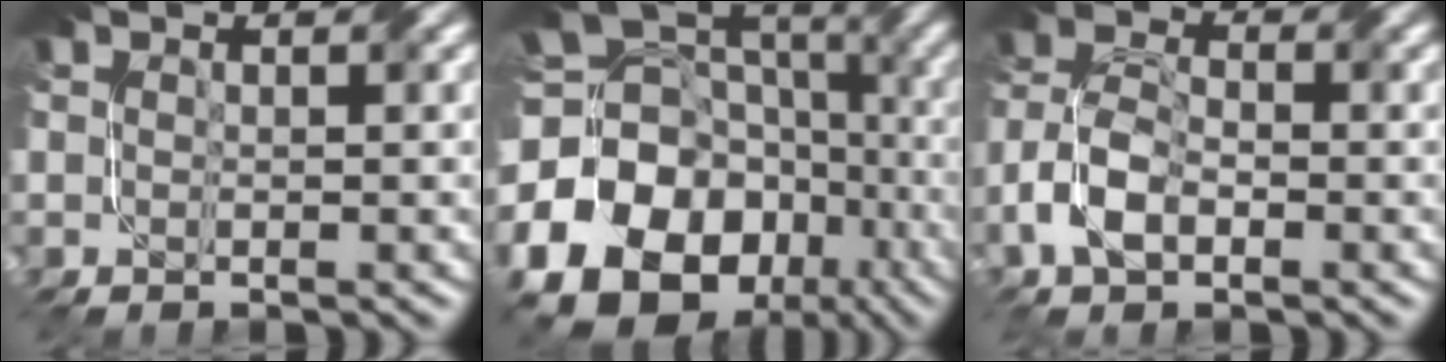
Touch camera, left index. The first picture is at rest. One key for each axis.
{"total": 23.9, "fx": -9.0, "fy": 19.9, "fz": 9.8, "tx": -0.178, "ty": -0.031, "tz": -0.166}
{"total": 4.4, "fx": -2.1, "fy": 2.5, "fz": 3.0, "tx": -0.065, "ty": 0.006, "tz": -0.047}